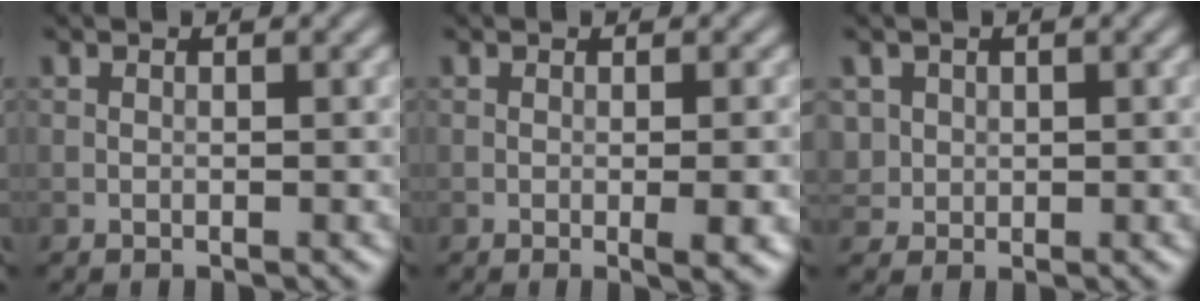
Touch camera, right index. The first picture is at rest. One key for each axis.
{"total": 2.9, "fx": -0.5, "fy": 0.6, "fz": 2.8, "tx": -0.035, "ty": -0.002, "tz": -0.006}
{"total": 2.0, "fx": 0.7, "fy": 1.8, "fz": 0.5, "tx": -0.015, "ty": -0.002, "tz": 0.031}